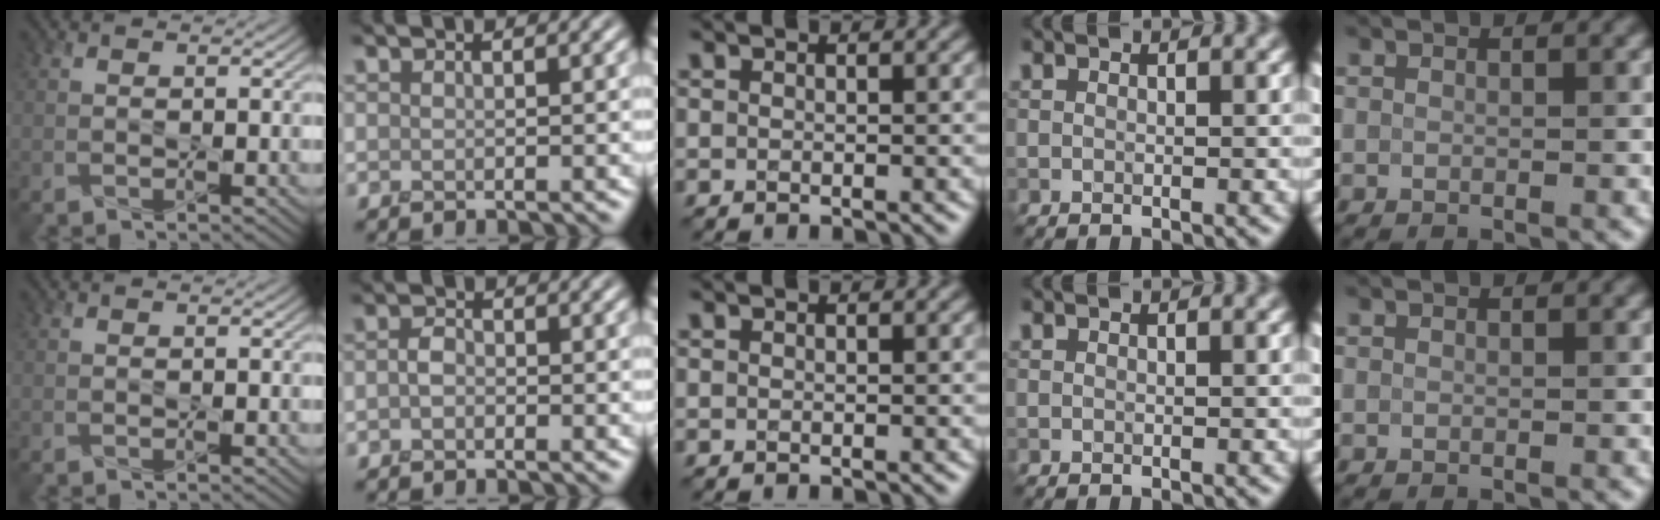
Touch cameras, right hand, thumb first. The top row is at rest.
{"index": {"total": 1.3, "force": [-0.7, 0.9, 0.6], "torque": [-0.014, -0.003, -0.019]}}